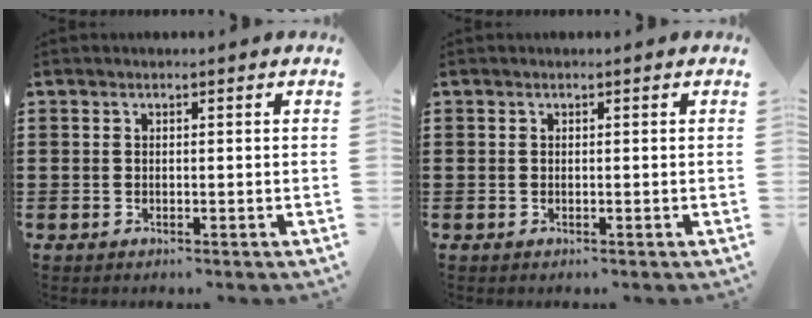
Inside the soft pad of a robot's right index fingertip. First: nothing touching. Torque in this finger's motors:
{"motor_torque": [0.00, 0.00, 0.00, 0.00]}